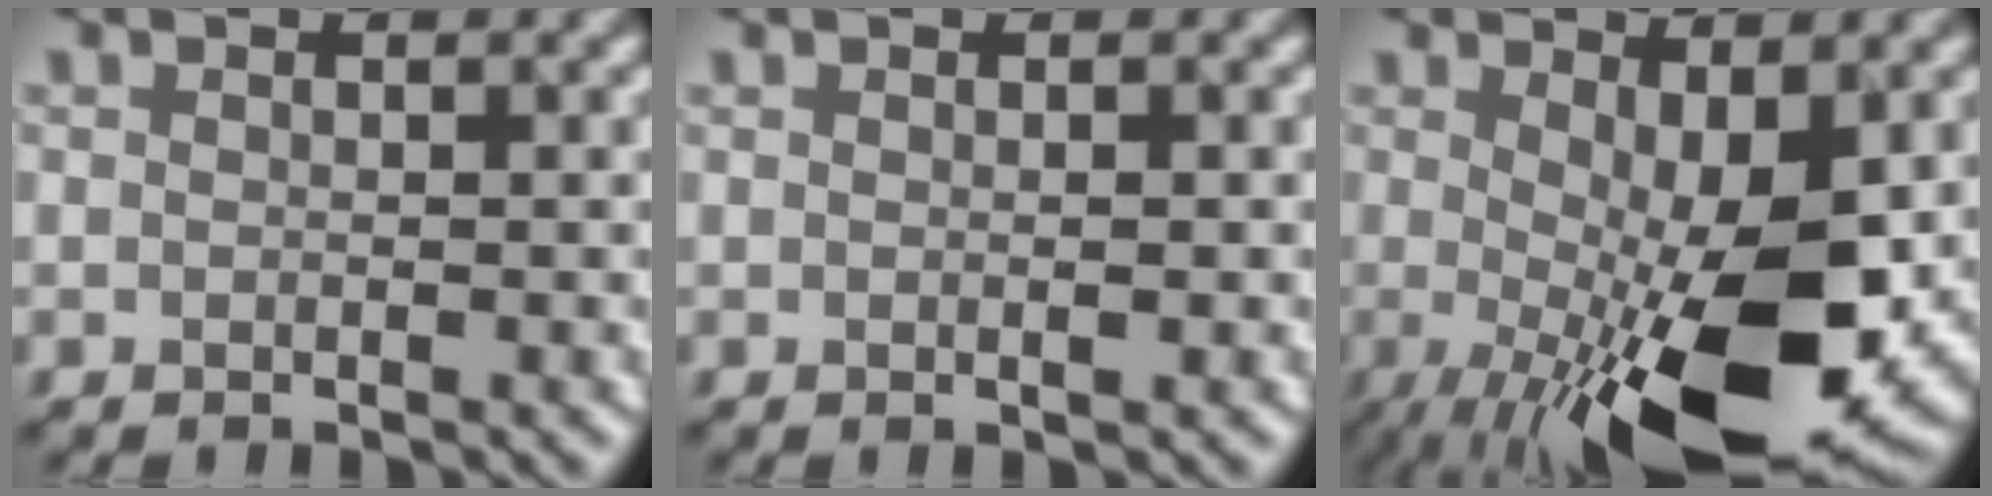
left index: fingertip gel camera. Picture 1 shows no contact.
{"total": 1.0, "force": [0.1, 0.3, 0.9], "torque": [-0.011, 0.003, 0.000]}
{"total": 12.9, "force": [-2.3, 4.3, 11.9], "torque": [-0.179, -0.022, -0.026]}